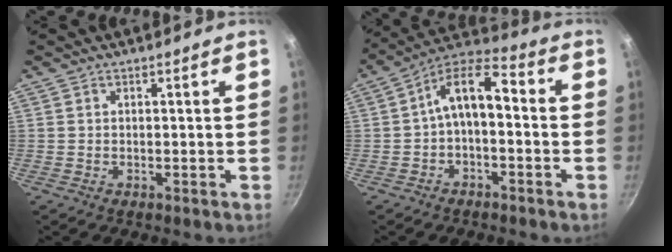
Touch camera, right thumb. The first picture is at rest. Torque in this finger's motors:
{"motor_torque": [-0.86, 0.73, 0.00, 0.21, 0.08]}